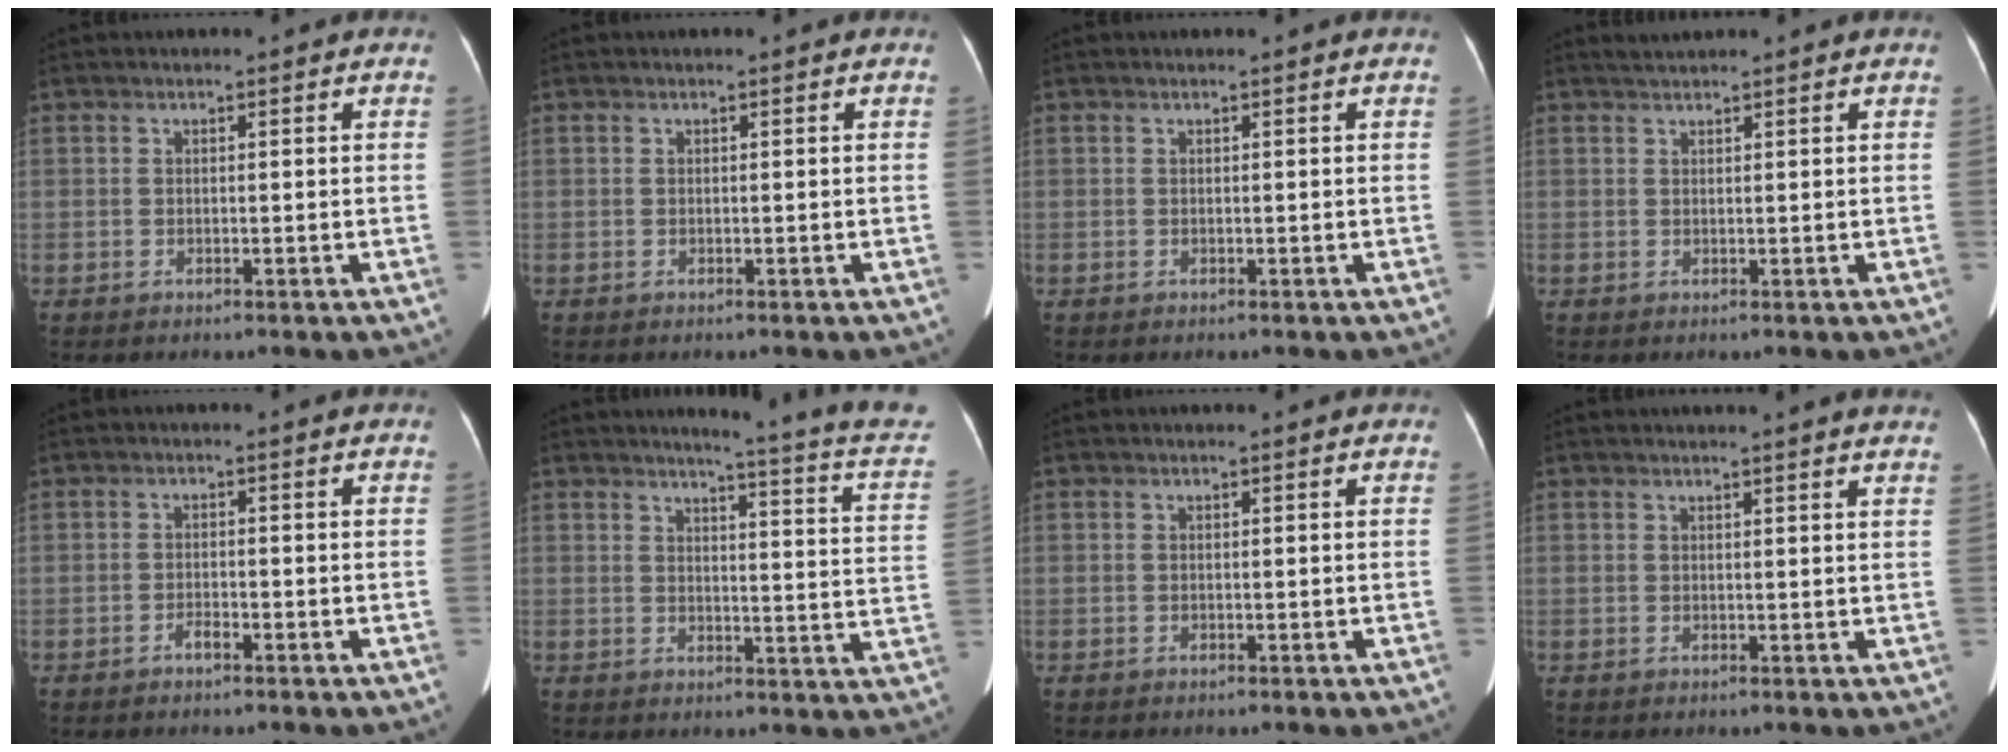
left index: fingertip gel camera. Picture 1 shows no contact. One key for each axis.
{"total": 0.0}
{"total": 0.0}
{"total": 1.0, "fx": 1.0, "fy": -0.1, "fz": 0.1, "tx": -0.007, "ty": 0.010, "tz": 0.024}
{"total": 1.4, "fx": -1.2, "fy": 0.3, "fz": 0.7, "tx": -0.014, "ty": -0.002, "tz": -0.020}
{"total": 15.4, "fx": 13.8, "fy": -0.6, "fz": 6.8, "tx": -0.085, "ty": -0.081, "tz": 0.132}
{"total": 0.0}
{"total": 6.1, "fx": 5.6, "fy": -0.4, "fz": 2.5, "tx": -0.029, "ty": 0.008, "tz": 0.045}